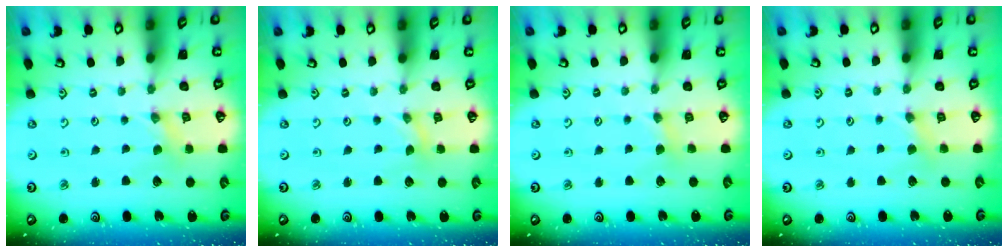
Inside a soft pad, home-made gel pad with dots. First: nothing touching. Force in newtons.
{"total": 0.0}
{"total": 2.5, "press": 2.5, "slide": 0.5}
{"total": 2.5, "press": 2.5, "slide": 0.3}